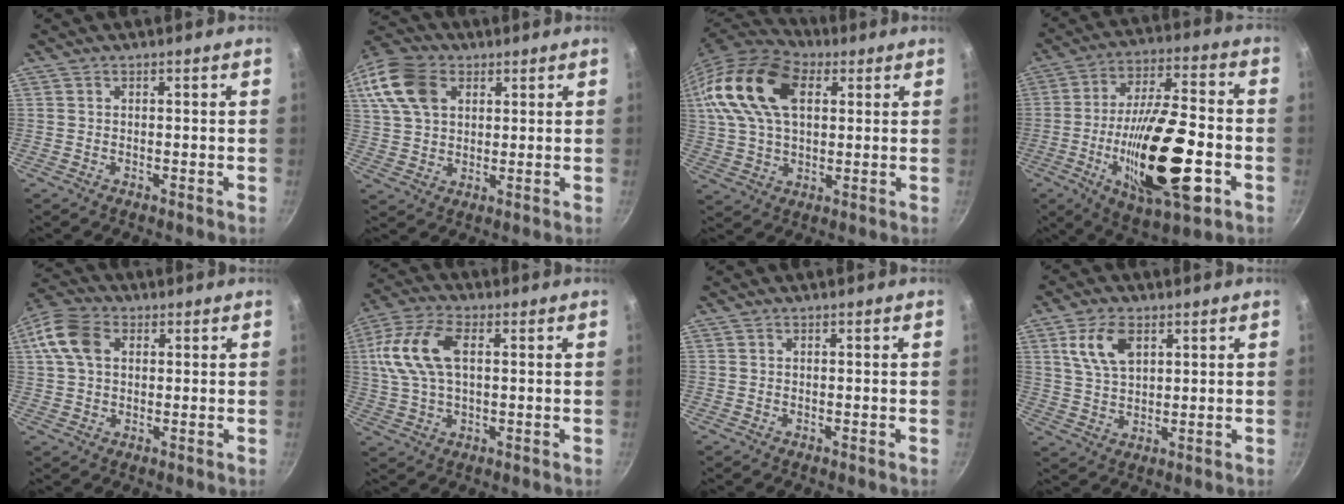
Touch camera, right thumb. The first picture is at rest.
{"total": 13.3, "force": [4.8, 9.1, 8.4], "torque": [-0.162, 0.010, 0.084]}
{"total": 20.2, "force": [5.8, 12.3, 14.9], "torque": [-0.281, 0.011, 0.097]}
{"total": 24.3, "force": [-6.6, 8.7, 21.7], "torque": [-0.362, 0.024, -0.103]}
{"total": 9.4, "force": [2.3, 6.5, 6.4], "torque": [-0.121, 0.015, 0.031]}
{"total": 12.6, "force": [2.4, 6.7, 10.5], "torque": [-0.213, 0.018, 0.036]}
{"total": 0.0}
{"total": 8.2, "force": [3.3, 4.5, 6.0], "torque": [-0.109, -0.006, 0.064]}